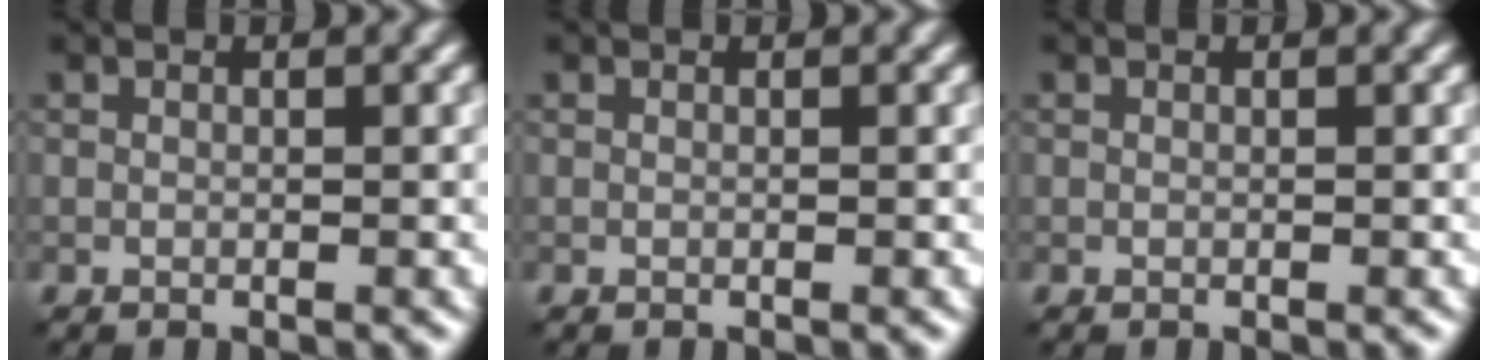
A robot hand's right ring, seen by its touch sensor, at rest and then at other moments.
{"total": 0.0}
{"total": 0.0}